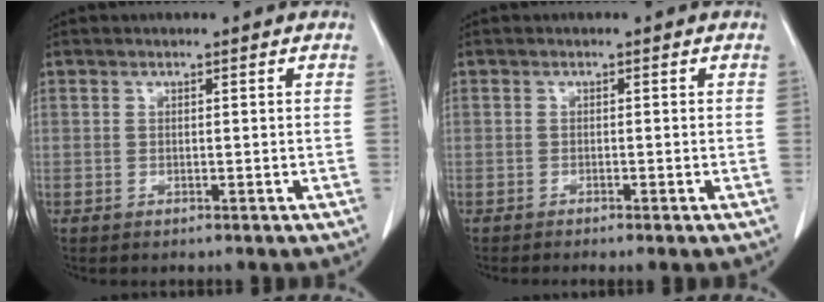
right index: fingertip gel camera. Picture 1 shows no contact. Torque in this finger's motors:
{"motor_torque": [-0.07, 0.06, -0.09, 0.02]}